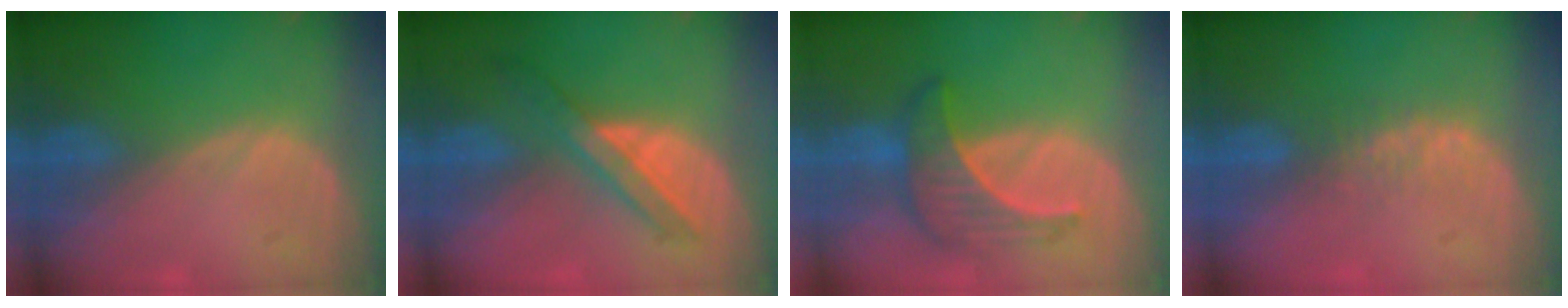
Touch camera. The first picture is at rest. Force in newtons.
{"total": 5.8, "press": 5.5, "slide": 1.9}
{"total": 6.8, "press": 6.4, "slide": 2.2}
{"total": 2.8, "press": 2.4, "slide": 1.5}